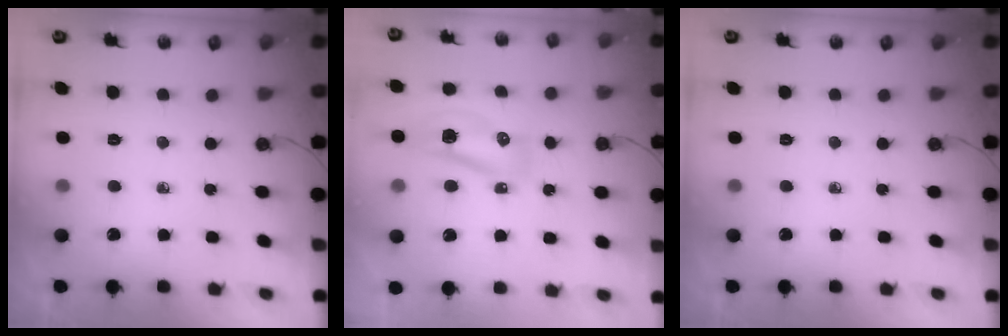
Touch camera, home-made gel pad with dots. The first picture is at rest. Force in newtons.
{"total": 8.8, "press": 8.5, "slide": 1.9}
{"total": 0.0}